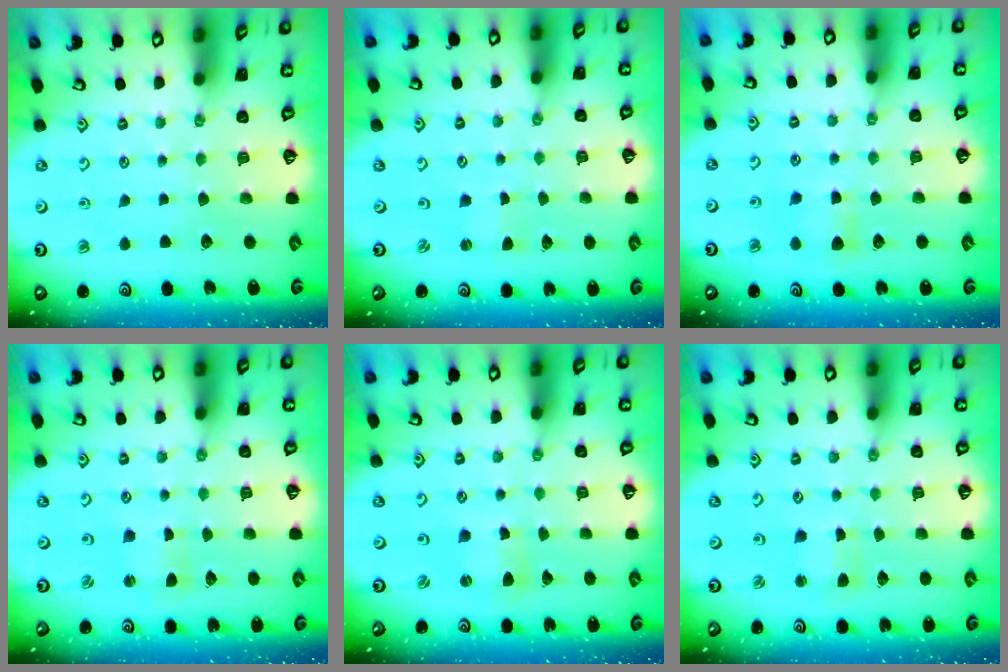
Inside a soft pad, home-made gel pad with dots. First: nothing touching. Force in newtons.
{"total": 0.0}
{"total": 5.0, "press": 5.0, "slide": 0.7}
{"total": 1.0, "press": 1.0, "slide": 0.2}
{"total": 2.9, "press": 2.9, "slide": 0.3}
{"total": 3.1, "press": 3.1, "slide": 0.3}